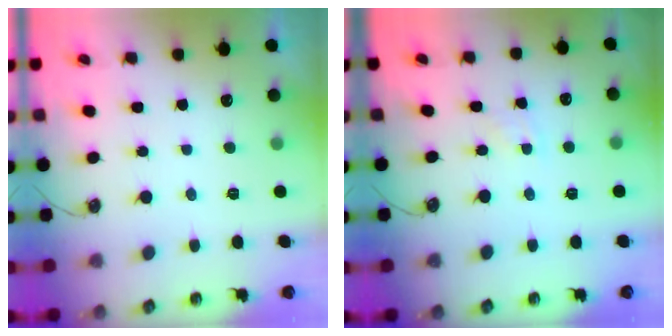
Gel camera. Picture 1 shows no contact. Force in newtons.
{"total": 4.2, "press": 4.1, "slide": 0.6}